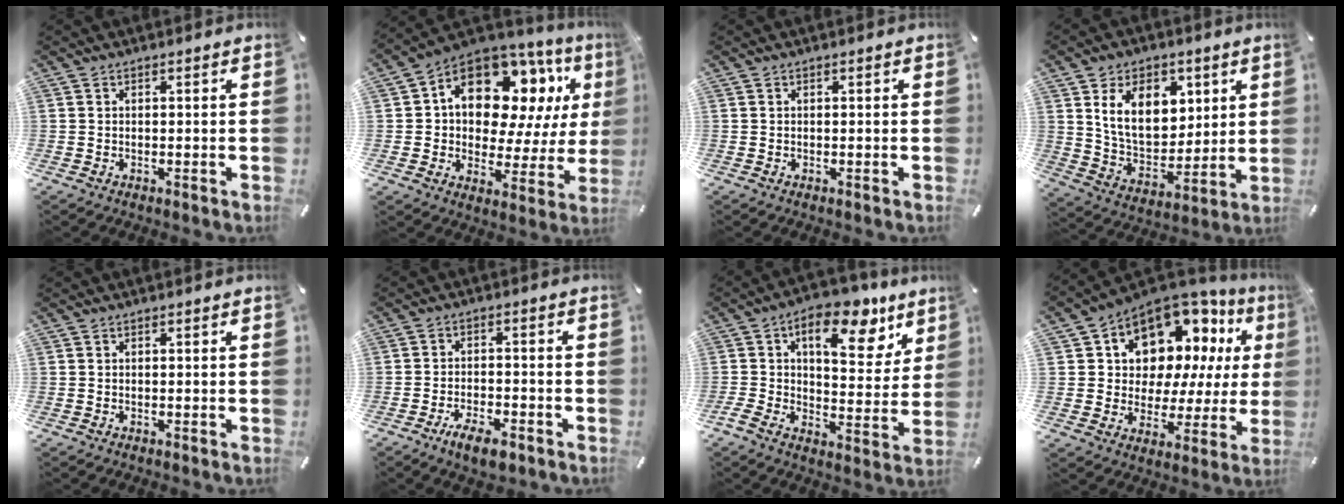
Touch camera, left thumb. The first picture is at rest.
{"total": 15.9, "force": [7.2, 10.7, 9.2], "torque": [-0.160, -0.050, 0.131]}
{"total": 0.0}
{"total": 14.3, "force": [5.9, 10.2, 8.2], "torque": [-0.146, -0.017, 0.110]}
{"total": 0.0}
{"total": 6.2, "force": [-4.1, 2.4, 4.0], "torque": [-0.070, 0.017, -0.071]}
{"total": 16.5, "force": [8.3, 8.7, 11.3], "torque": [-0.148, -0.056, 0.133]}
{"total": 12.3, "force": [8.5, 7.9, 4.0], "torque": [-0.076, -0.080, 0.155]}